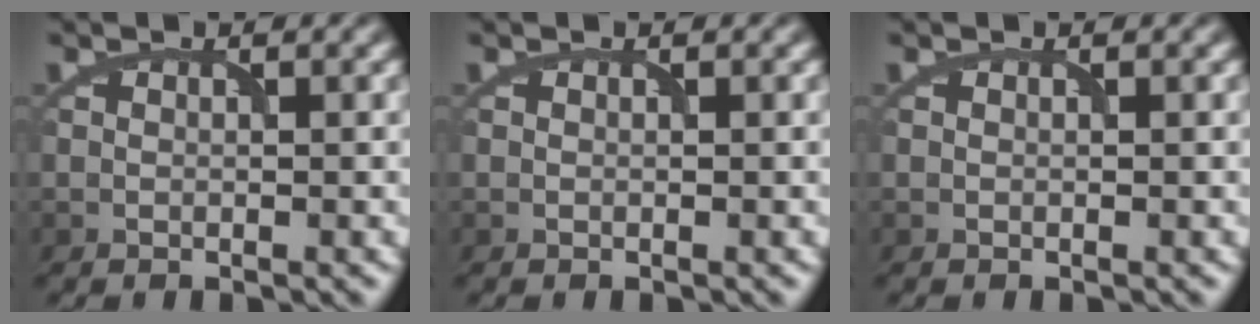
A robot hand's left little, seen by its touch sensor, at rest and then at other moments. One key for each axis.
{"total": 0.0}
{"total": 0.0}